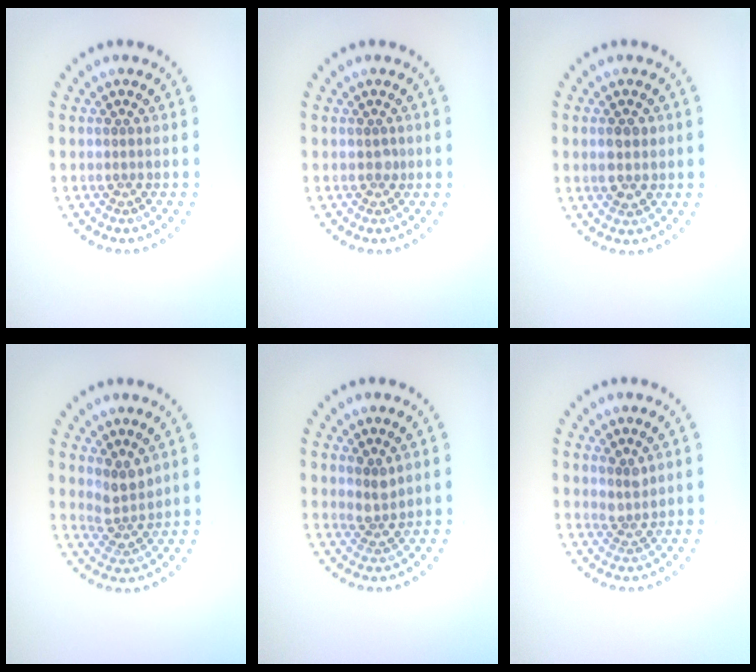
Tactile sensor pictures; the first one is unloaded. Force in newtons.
{"total": 0.6, "press": 0.5, "slide": 0.3}
{"total": 2.3, "press": 2.3, "slide": 0.3}
{"total": 2.5, "press": 2.0, "slide": 1.5}
{"total": 1.8, "press": 1.4, "slide": 1.1}
{"total": 1.8, "press": 1.3, "slide": 1.2}